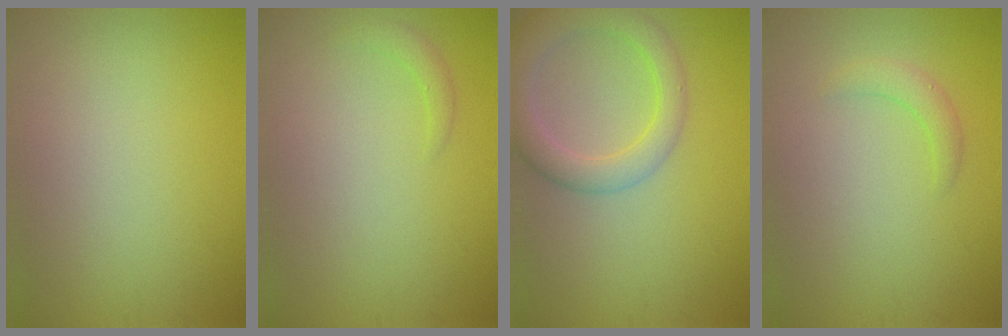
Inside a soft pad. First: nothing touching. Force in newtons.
{"total": 1.1, "press": 1.1, "slide": 0.1}
{"total": 5.0, "press": 5.0, "slide": 0.3}
{"total": 1.6, "press": 1.6, "slide": 0.1}